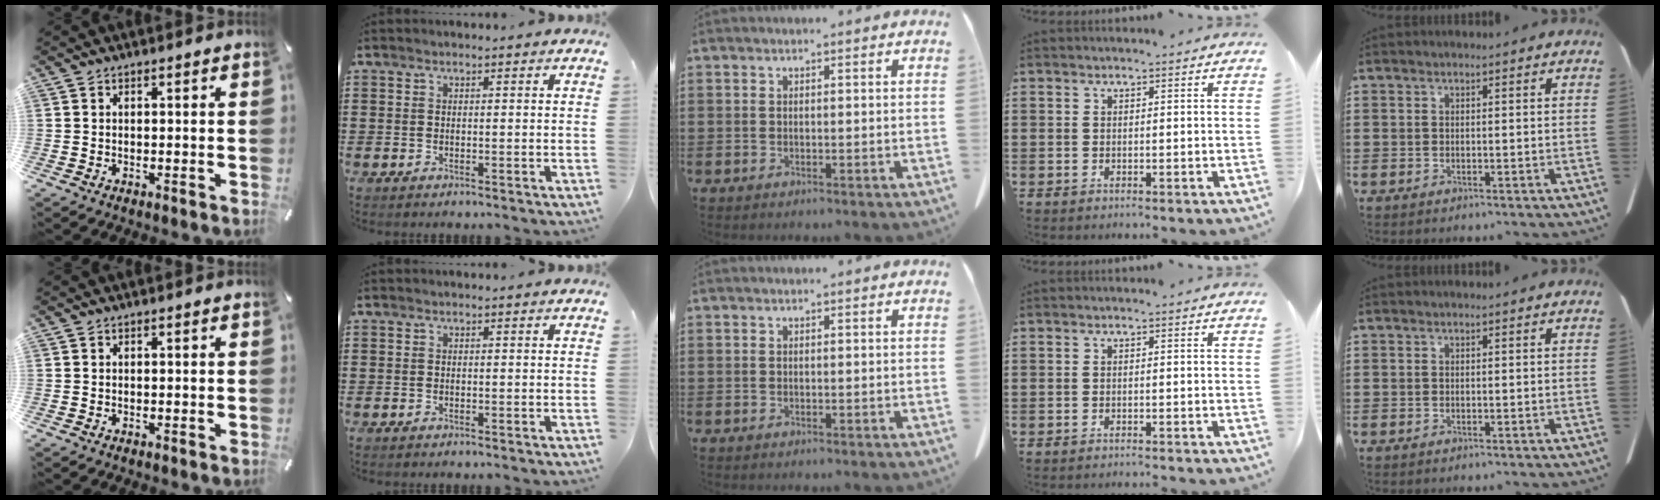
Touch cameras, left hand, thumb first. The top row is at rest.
{"ring": {"total": 0.8, "force": [-0.8, -0.2, 0.1], "torque": [-0.004, 0.000, -0.016]}}